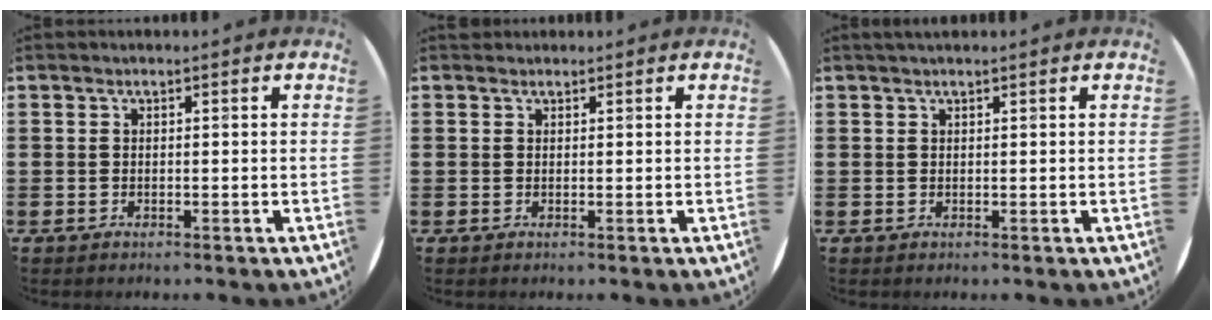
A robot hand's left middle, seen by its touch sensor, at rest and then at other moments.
{"total": 0.5, "force": [0.5, 0.2, -0.1], "torque": [0.004, 0.005, 0.009]}
{"total": 0.5, "force": [0.5, 0.0, 0.2], "torque": [-0.003, 0.000, 0.010]}